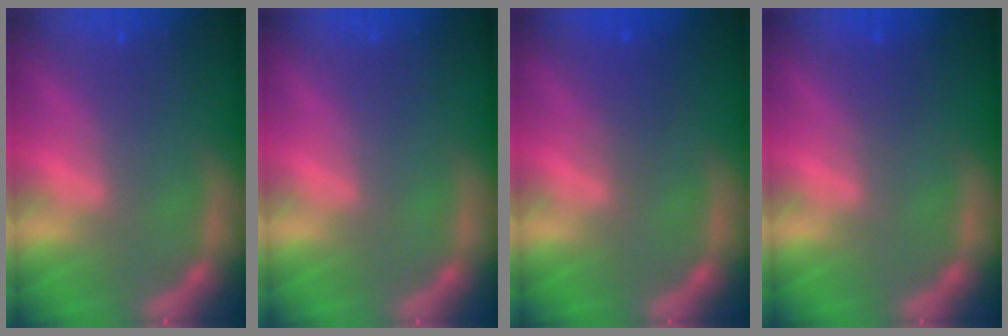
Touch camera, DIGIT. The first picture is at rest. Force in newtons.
{"total": 0.0}
{"total": 1.9}
{"total": 0.9}